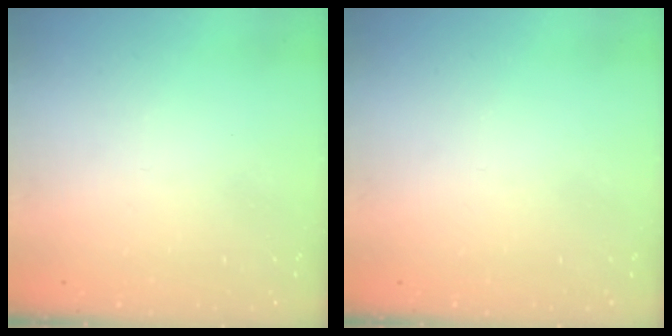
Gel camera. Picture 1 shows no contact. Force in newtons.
{"total": 0.0}